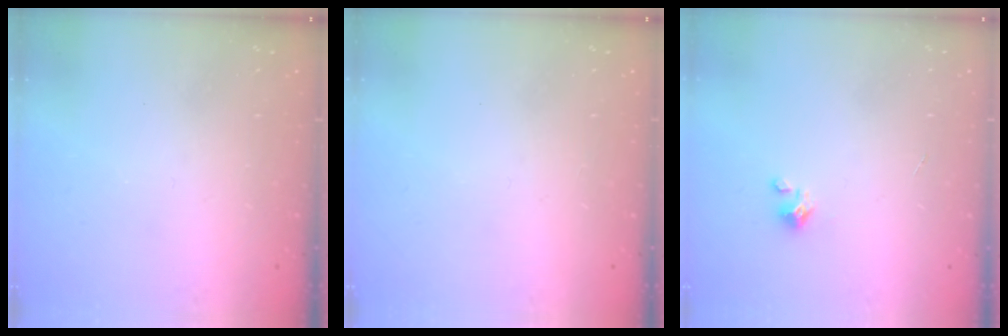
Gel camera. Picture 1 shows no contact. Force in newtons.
{"total": 0.0}
{"total": 1.5, "press": 1.5, "slide": 0.1}